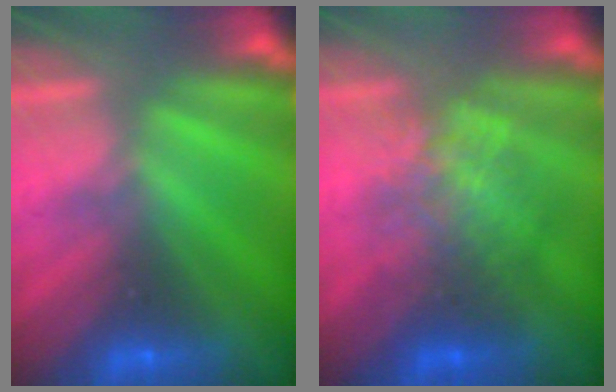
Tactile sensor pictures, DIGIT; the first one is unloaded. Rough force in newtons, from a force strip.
{"total": 2.2}